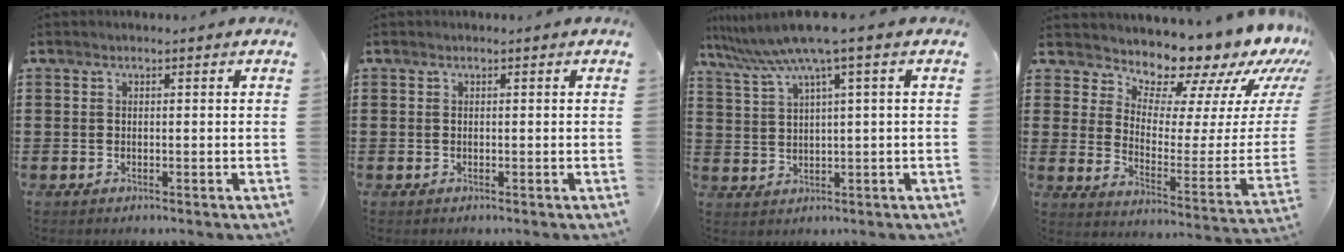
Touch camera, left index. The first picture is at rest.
{"total": 0.0}
{"total": 6.8, "force": [3.8, -0.5, 5.7], "torque": [-0.128, -0.024, 0.062]}
{"total": 10.0, "force": [9.4, 2.3, 2.4], "torque": [-0.049, -0.106, 0.151]}